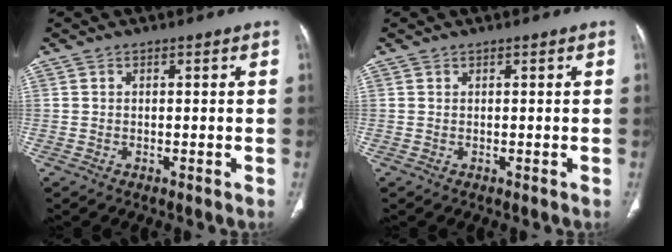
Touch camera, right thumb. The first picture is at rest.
{"total": 0.0}